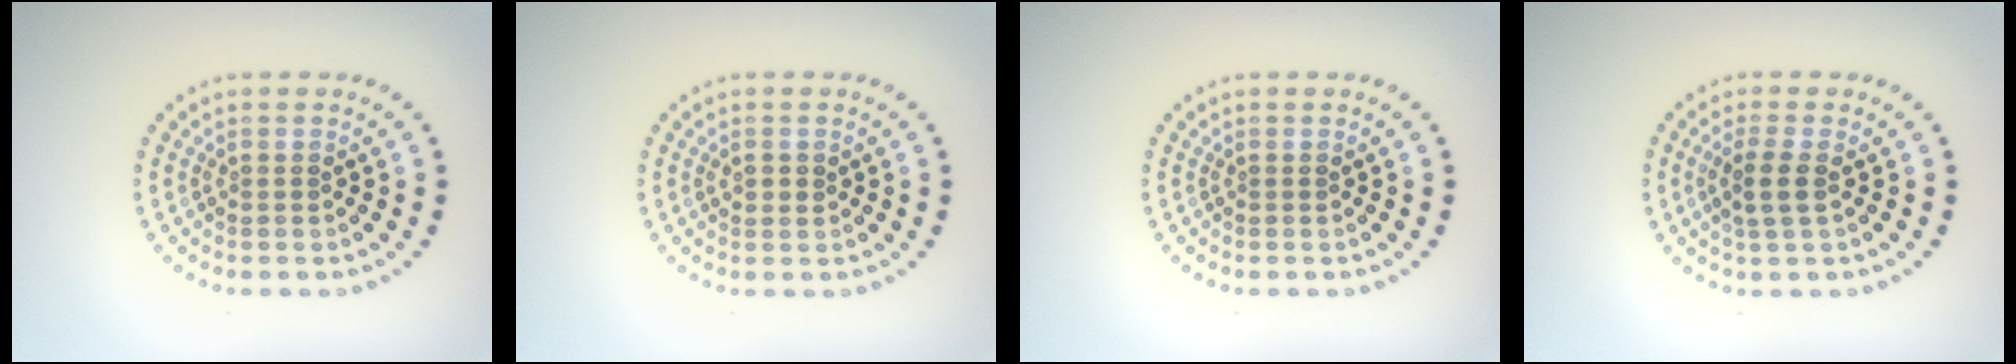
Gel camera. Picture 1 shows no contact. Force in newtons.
{"total": 1.0, "press": 0.9, "slide": 0.3}
{"total": 0.0}
{"total": 2.2, "press": 2.1, "slide": 0.8}